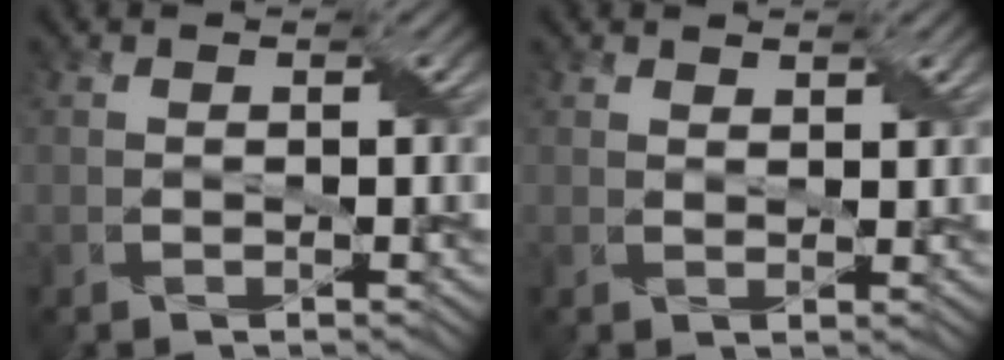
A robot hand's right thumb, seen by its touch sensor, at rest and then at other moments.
{"total": 1.4, "force": [1.2, 0.4, 0.5], "torque": [-0.015, -0.001, 0.027]}